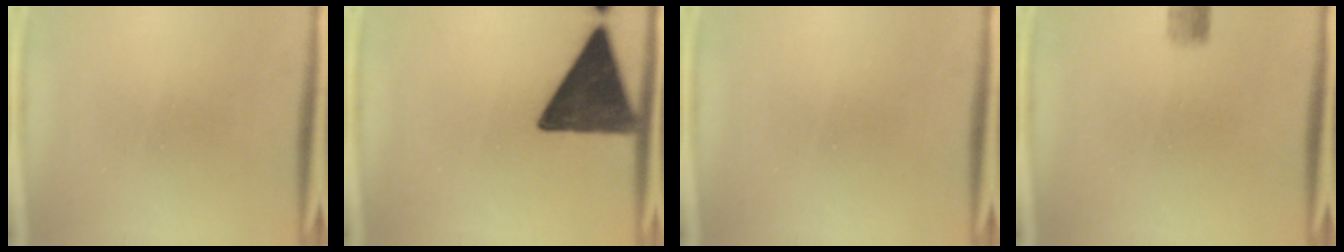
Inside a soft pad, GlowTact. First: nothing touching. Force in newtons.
{"total": 13.6}
{"total": 0.0}
{"total": 2.2}